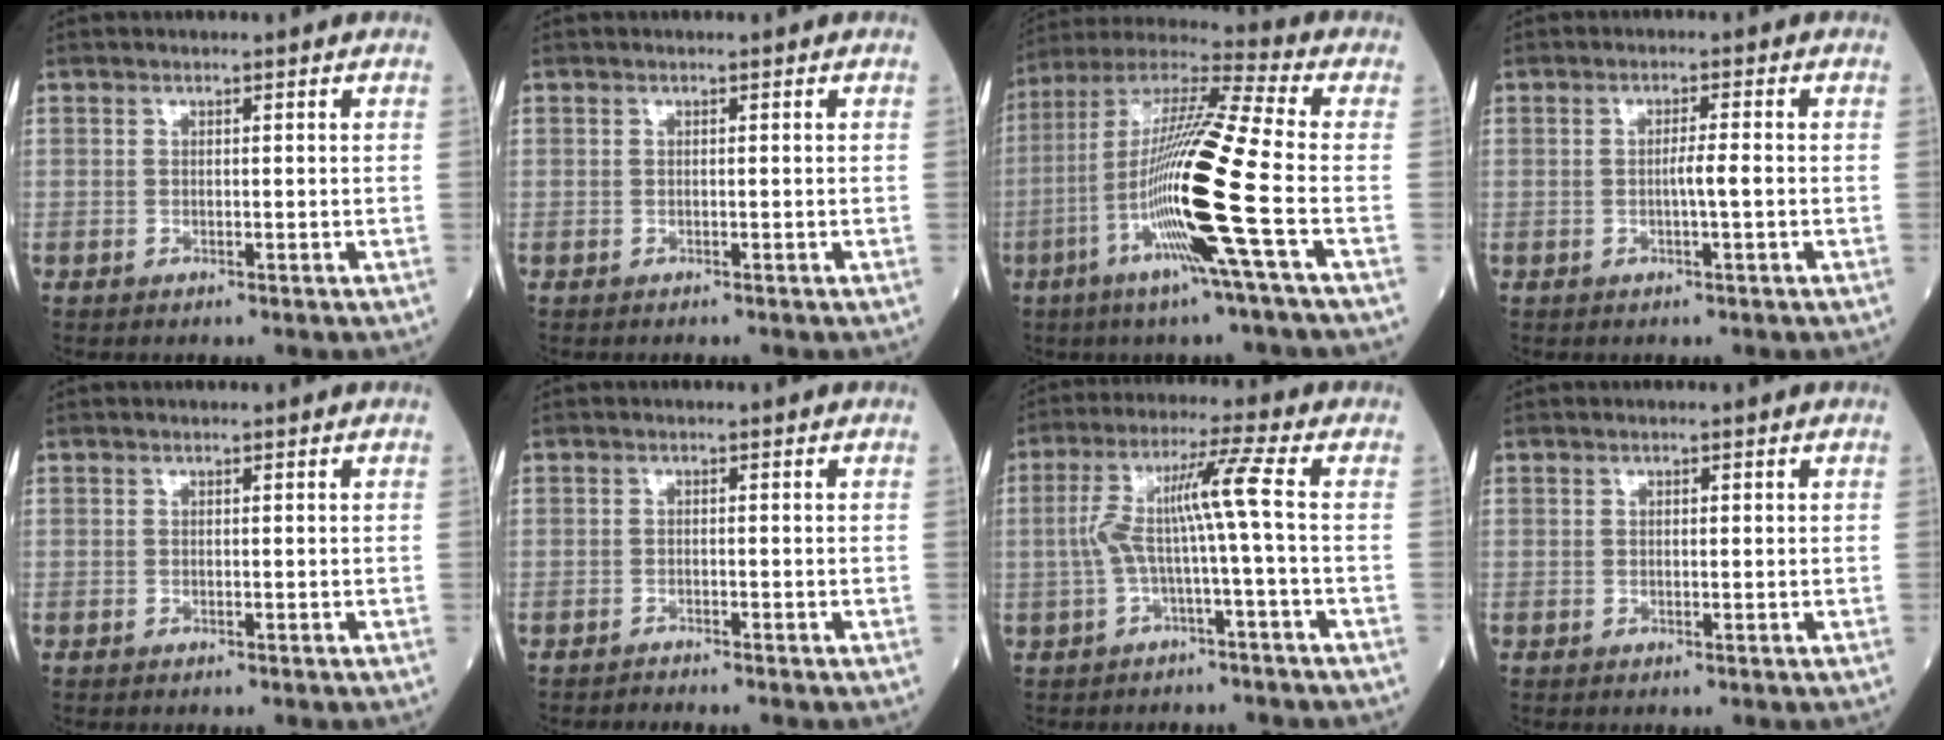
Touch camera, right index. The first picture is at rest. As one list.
[{"total": 0.0}, {"total": 18.9, "force": [-5.6, -1.2, 18.0], "torque": [-0.365, -0.021, -0.121]}, {"total": 2.3, "force": [-0.5, -0.2, 2.2], "torque": [-0.035, 0.001, -0.010]}, {"total": 0.0}, {"total": 1.1, "force": [-1.1, -0.3, 0.0], "torque": [-0.001, -0.002, -0.016]}, {"total": 7.6, "force": [-1.0, -1.4, 7.4], "torque": [-0.152, 0.031, -0.013]}, {"total": 0.6, "force": [0.1, 0.2, 0.6], "torque": [-0.011, 0.001, 0.001]}]